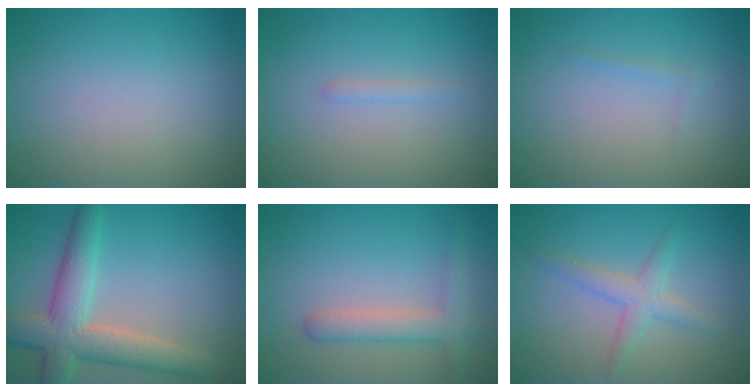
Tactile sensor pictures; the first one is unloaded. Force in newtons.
{"total": 0.7, "press": 0.7, "slide": 0.1}
{"total": 0.7, "press": 0.7, "slide": 0.0}
{"total": 6.5, "press": 6.5, "slide": 0.5}
{"total": 3.0, "press": 3.0, "slide": 0.2}
{"total": 2.5, "press": 2.5, "slide": 0.0}